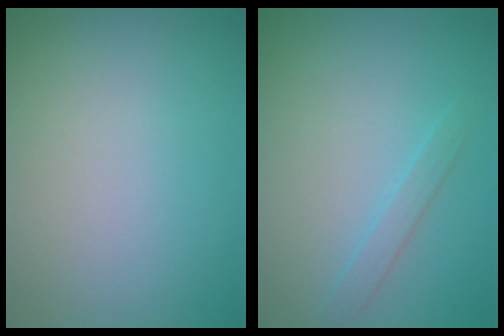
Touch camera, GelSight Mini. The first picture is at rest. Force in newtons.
{"total": 1.3, "press": 1.3, "slide": 0.0}